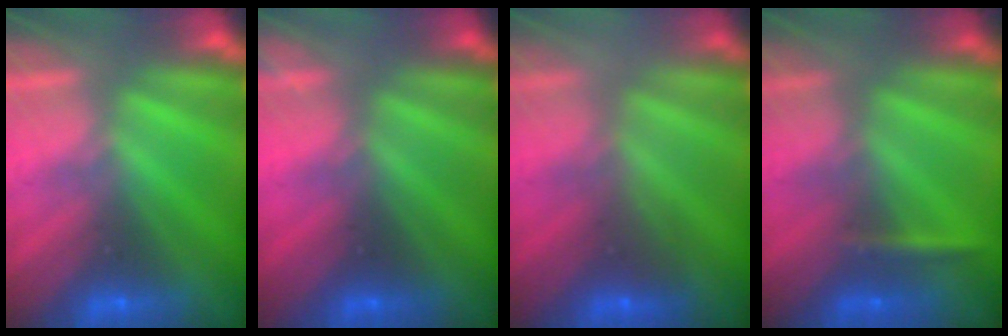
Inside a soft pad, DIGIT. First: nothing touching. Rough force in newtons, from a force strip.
{"total": 2.2}
{"total": 2.0}
{"total": 2.3}